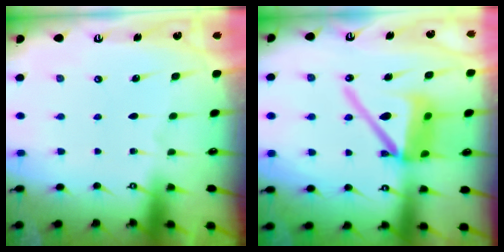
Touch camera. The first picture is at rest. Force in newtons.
{"total": 14.9, "press": 14.7, "slide": 2.4}